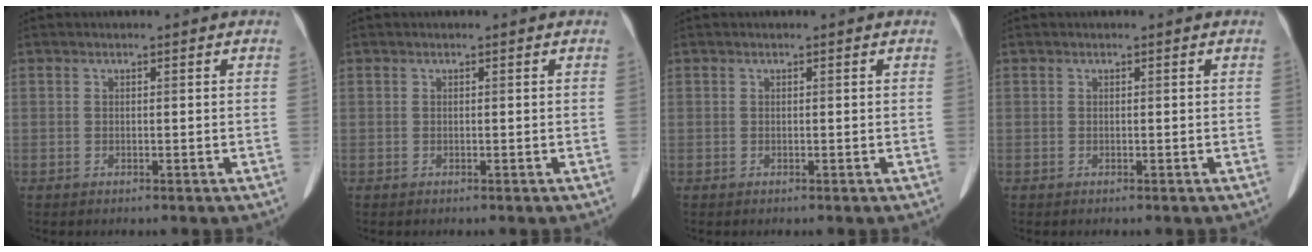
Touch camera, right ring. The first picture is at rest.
{"total": 0.0}
{"total": 0.0}
{"total": 0.0}